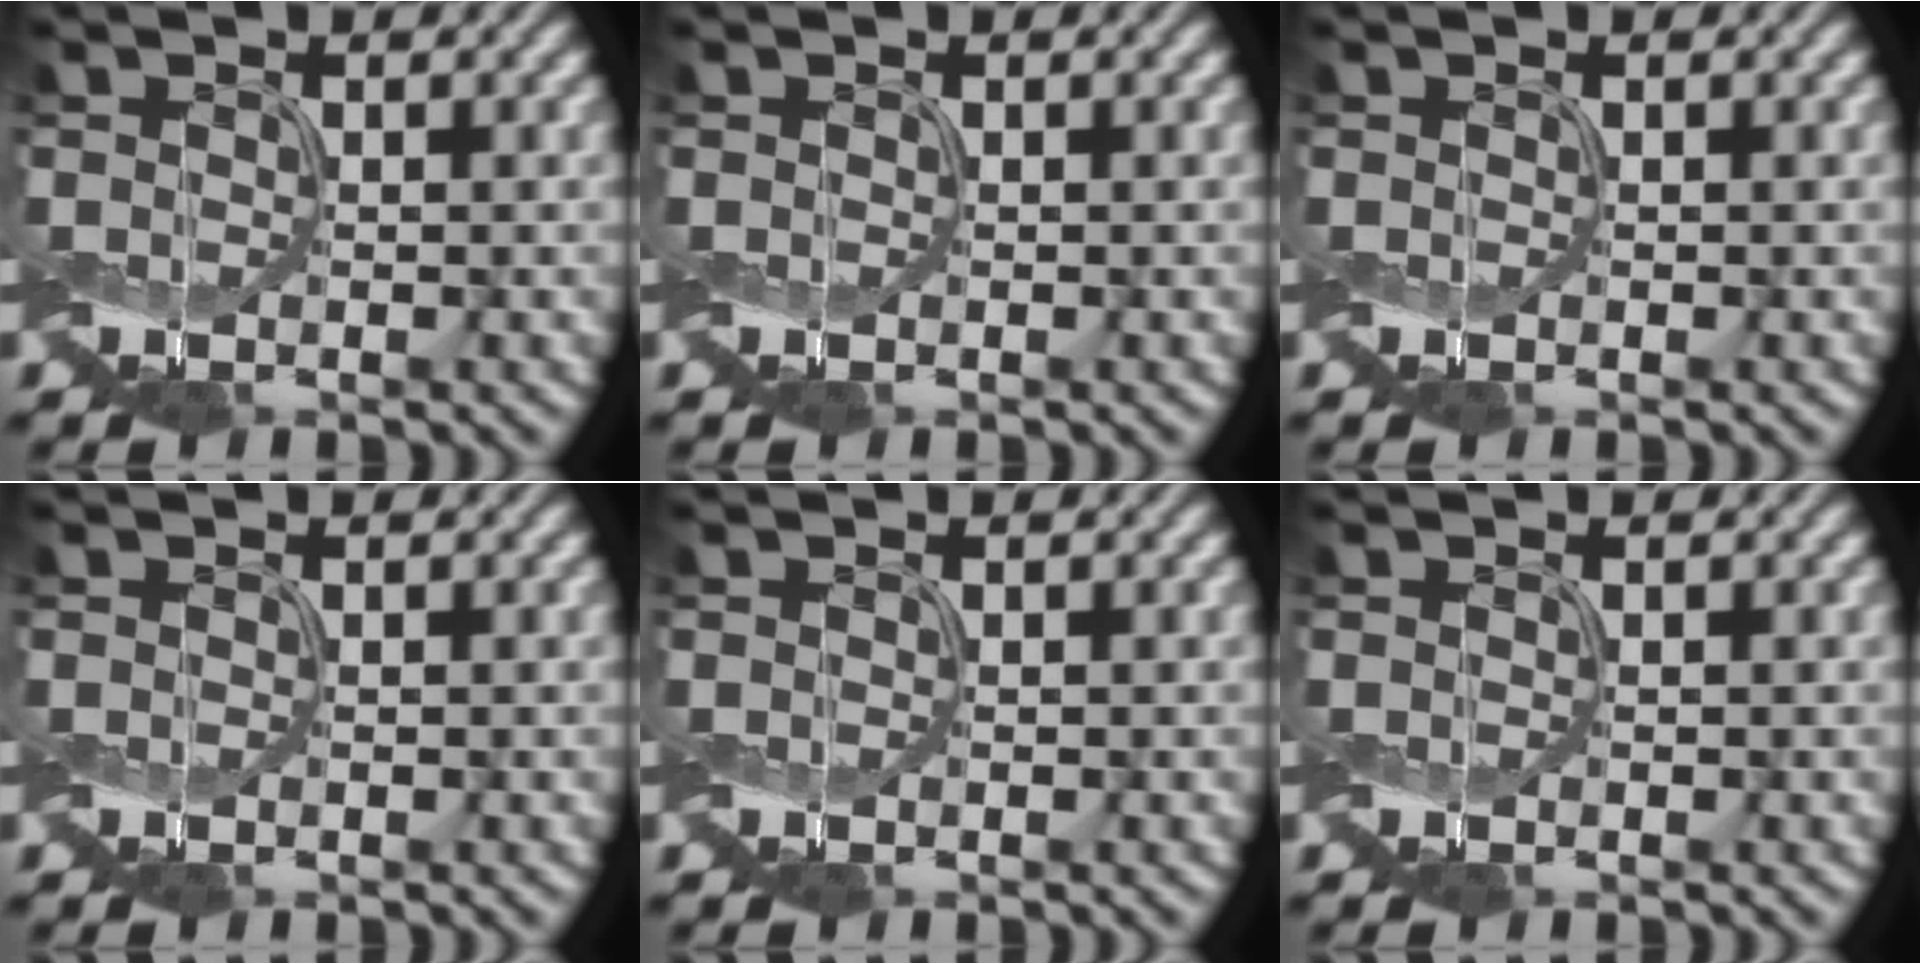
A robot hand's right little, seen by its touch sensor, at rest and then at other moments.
{"total": 0.0}
{"total": 0.0}
{"total": 0.0}
{"total": 0.0}
{"total": 0.0}